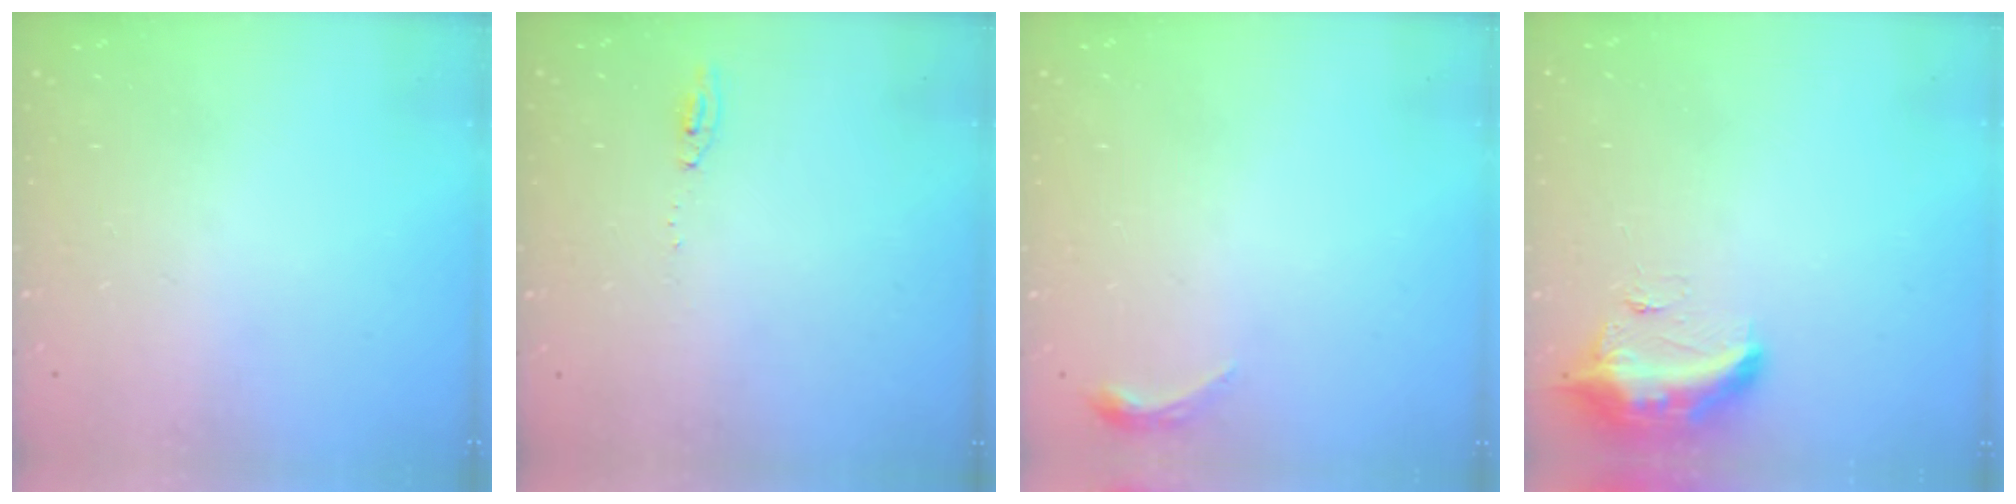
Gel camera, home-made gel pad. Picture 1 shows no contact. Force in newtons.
{"total": 5.2, "press": 5.2, "slide": 0.5}
{"total": 3.4, "press": 3.3, "slide": 0.6}
{"total": 9.6, "press": 9.6, "slide": 0.6}